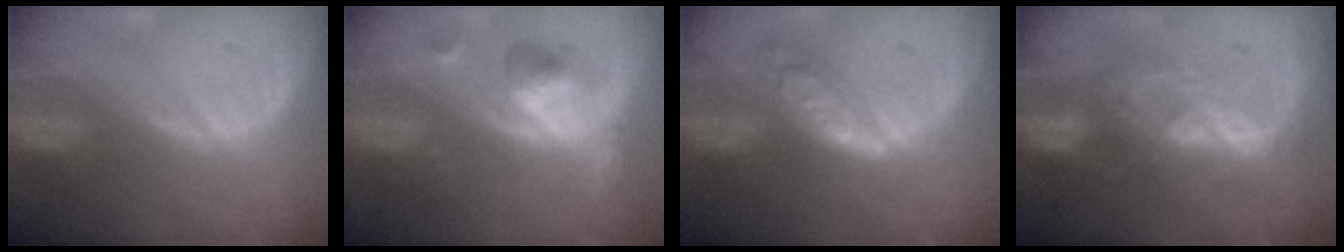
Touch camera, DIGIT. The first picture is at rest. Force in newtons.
{"total": 6.0, "press": 5.4, "slide": 2.7}
{"total": 6.4, "press": 5.6, "slide": 3.1}
{"total": 6.8, "press": 6.6, "slide": 1.5}